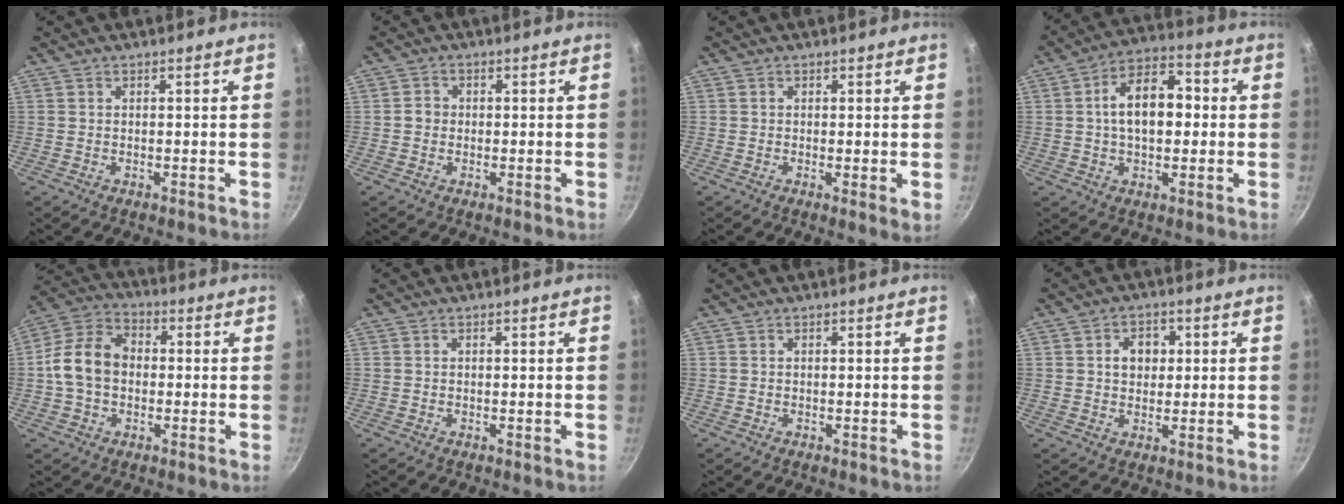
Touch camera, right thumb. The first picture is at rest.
{"total": 2.0, "force": [-0.2, 1.8, 0.8], "torque": [-0.003, 0.006, -0.007]}
{"total": 2.1, "force": [-0.1, 0.4, 2.1], "torque": [-0.039, -0.010, -0.005]}
{"total": 12.3, "force": [0.9, 7.3, 9.8], "torque": [-0.144, 0.026, 0.005]}
{"total": 11.2, "force": [-0.4, 8.3, 7.5], "torque": [-0.136, 0.035, -0.018]}
{"total": 0.0}
{"total": 0.0}
{"total": 5.1, "force": [1.1, 3.9, 3.1], "torque": [-0.024, 0.001, 0.013]}